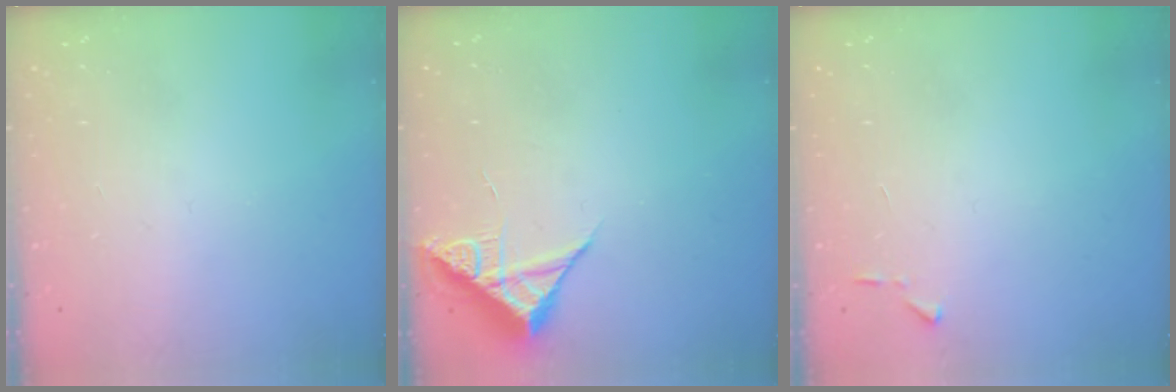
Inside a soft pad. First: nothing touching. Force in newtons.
{"total": 7.1, "press": 7.1, "slide": 0.3}
{"total": 4.1, "press": 4.0, "slide": 0.5}